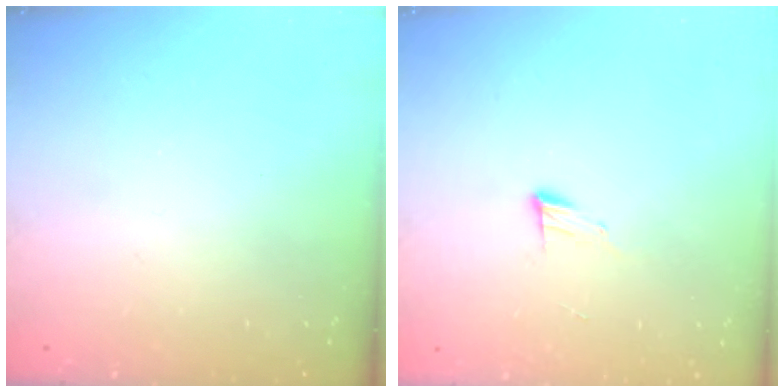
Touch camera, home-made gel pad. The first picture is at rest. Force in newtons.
{"total": 6.3, "press": 6.2, "slide": 0.5}